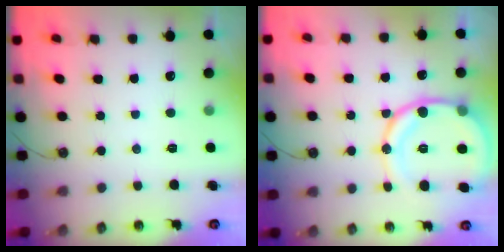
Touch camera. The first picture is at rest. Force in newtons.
{"total": 16.3, "press": 16.1, "slide": 2.5}